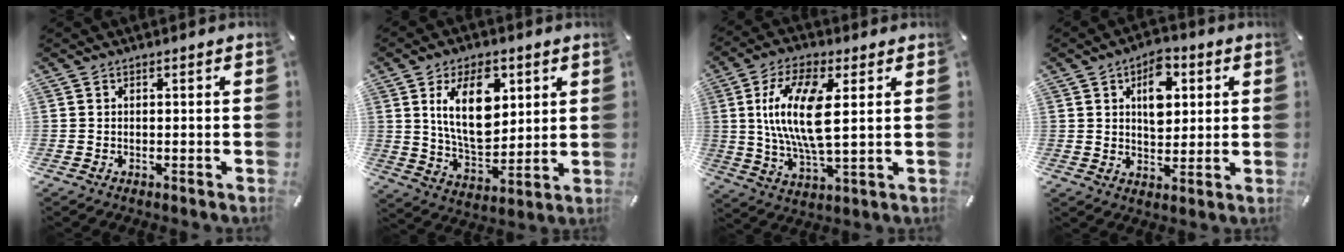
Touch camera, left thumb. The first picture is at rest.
{"total": 16.0, "force": [5.6, 9.4, 11.7], "torque": [-0.214, -0.008, 0.093]}
{"total": 15.6, "force": [3.2, 5.9, 14.0], "torque": [-0.305, -0.008, 0.049]}
{"total": 9.8, "force": [3.3, 6.4, 6.6], "torque": [-0.083, -0.005, 0.053]}